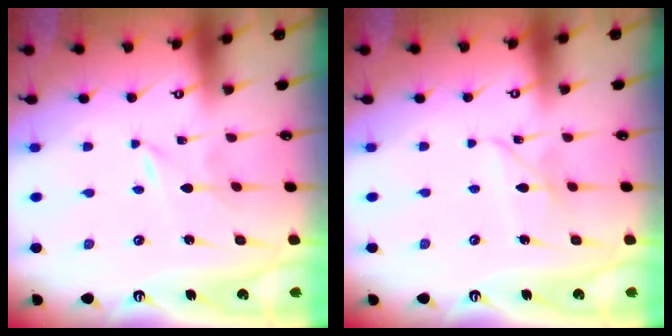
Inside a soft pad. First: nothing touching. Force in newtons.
{"total": 4.6, "press": 4.5, "slide": 0.4}